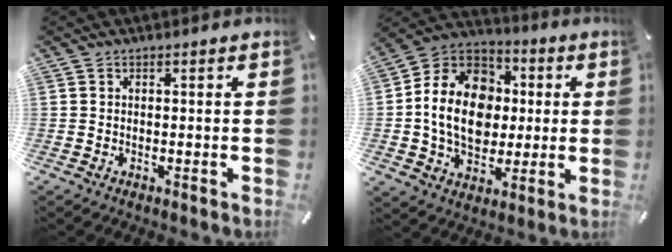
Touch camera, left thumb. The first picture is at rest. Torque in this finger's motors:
{"motor_torque": [2.45, 2.56, 1.20, 0.68, 0.20]}